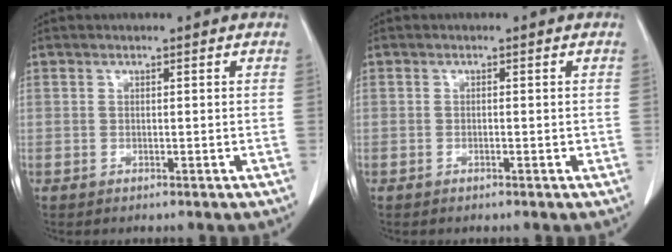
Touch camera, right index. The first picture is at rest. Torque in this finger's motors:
{"motor_torque": [-0.05, 0.11, 0.03, 0.01]}